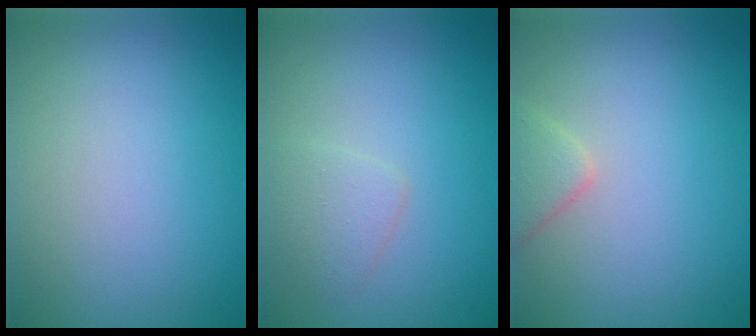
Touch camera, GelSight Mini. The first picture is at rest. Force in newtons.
{"total": 1.6, "press": 1.6, "slide": 0.1}
{"total": 2.1, "press": 2.1, "slide": 0.2}